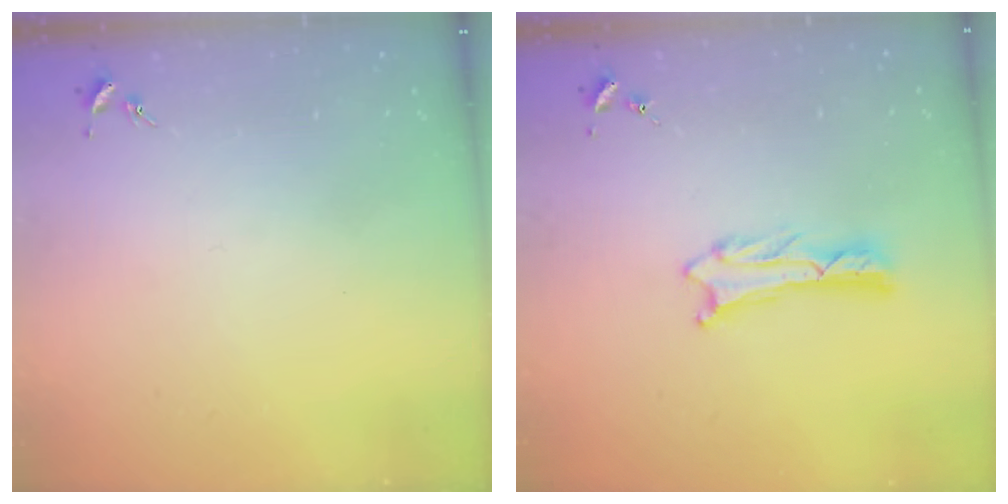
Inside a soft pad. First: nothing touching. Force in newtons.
{"total": 1.1, "press": 1.1, "slide": 0.2}